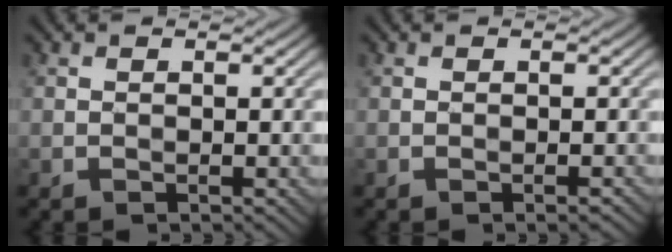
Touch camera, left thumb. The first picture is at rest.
{"total": 0.5, "force": [-0.4, -0.1, 0.3], "torque": [-0.006, 0.004, -0.006]}